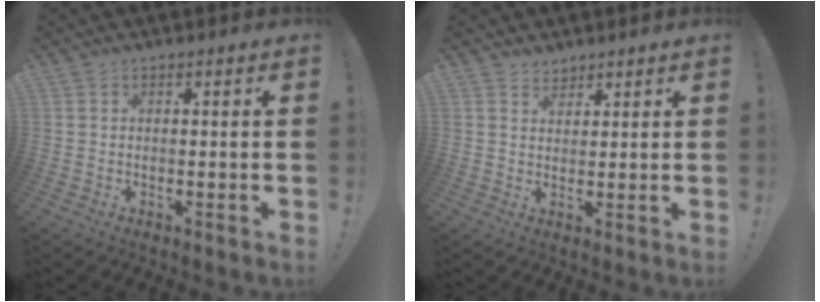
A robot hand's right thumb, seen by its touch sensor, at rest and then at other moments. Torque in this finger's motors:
{"motor_torque": [-0.19, 0.24, 0.01, 0.42, -0.09]}